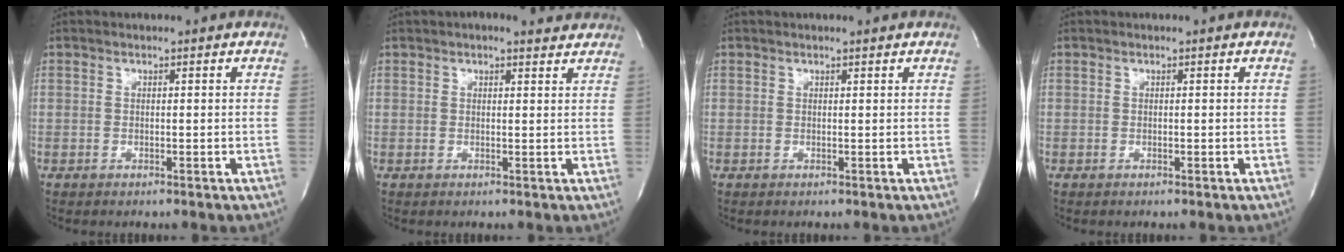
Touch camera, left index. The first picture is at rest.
{"total": 2.9, "force": [2.3, 1.1, 1.4], "torque": [-0.022, 0.009, 0.019]}
{"total": 0.0}
{"total": 0.7, "force": [-0.7, 0.0, 0.0], "torque": [0.003, -0.005, -0.012]}